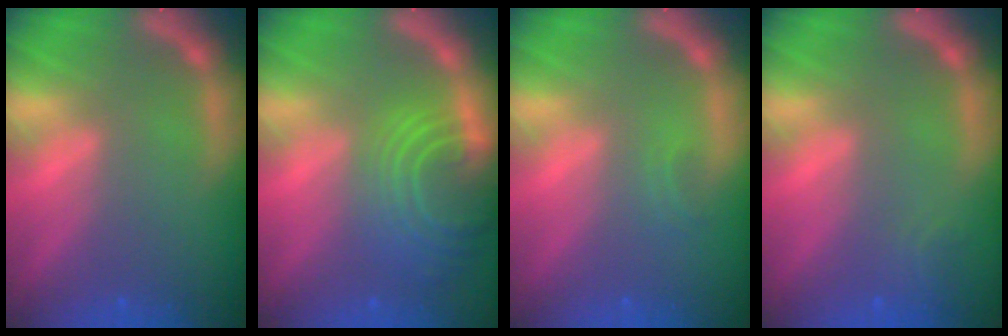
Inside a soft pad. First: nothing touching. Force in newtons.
{"total": 9.0}
{"total": 0.9}
{"total": 1.4}